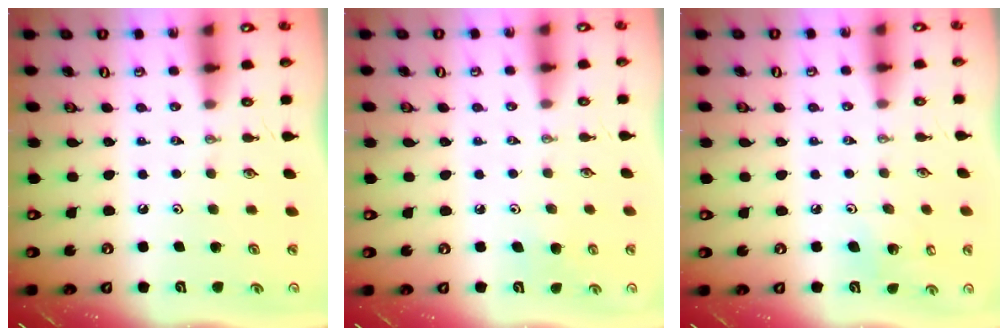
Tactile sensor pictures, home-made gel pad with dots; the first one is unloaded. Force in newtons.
{"total": 4.1, "press": 4.1, "slide": 0.4}
{"total": 6.3, "press": 6.2, "slide": 1.1}